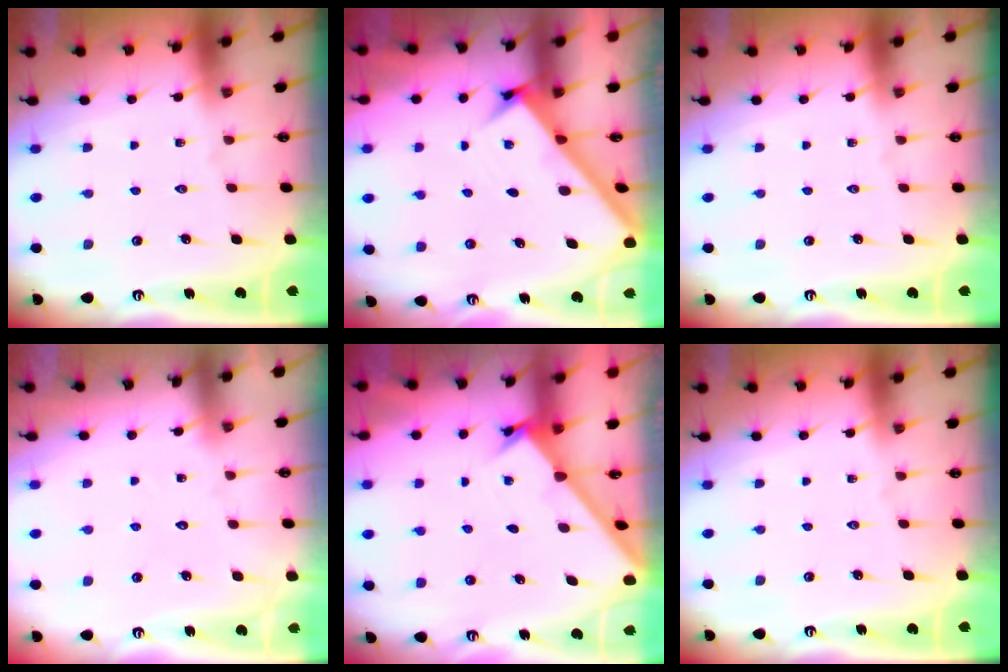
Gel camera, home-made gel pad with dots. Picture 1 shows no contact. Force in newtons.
{"total": 2.9, "press": 2.9, "slide": 0.4}
{"total": 0.0}
{"total": 2.9, "press": 2.9, "slide": 0.2}
{"total": 1.5, "press": 1.4, "slide": 0.1}
{"total": 0.0}